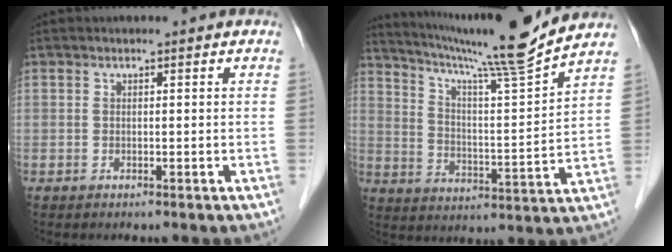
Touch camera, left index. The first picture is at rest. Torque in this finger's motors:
{"motor_torque": [0.14, -0.25, 0.39, 0.09]}